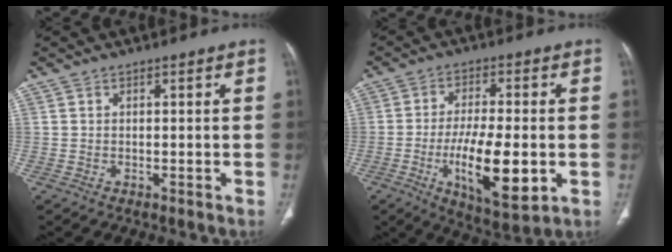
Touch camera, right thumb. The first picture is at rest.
{"total": 14.5, "force": [-3.3, 5.1, 13.2], "torque": [-0.215, -0.012, -0.049]}